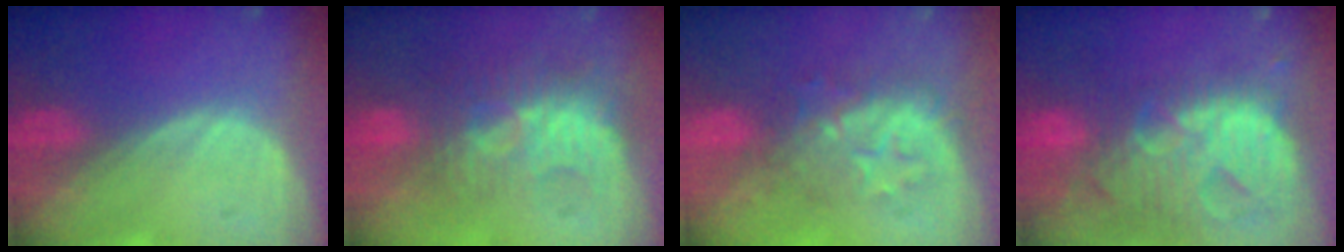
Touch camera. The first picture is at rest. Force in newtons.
{"total": 8.6, "press": 8.1, "slide": 2.9}
{"total": 7.8, "press": 7.6, "slide": 1.9}
{"total": 13.7, "press": 11.7, "slide": 7.2}